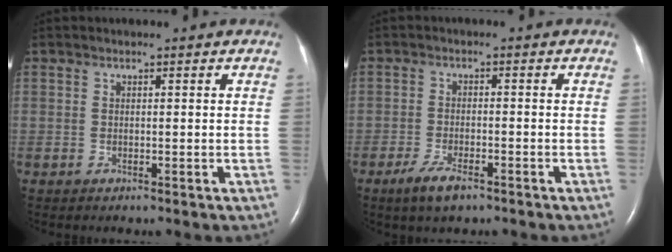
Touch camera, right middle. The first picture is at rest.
{"total": 4.4, "force": [-2.9, 1.2, 3.0], "torque": [-0.068, -0.006, -0.051]}